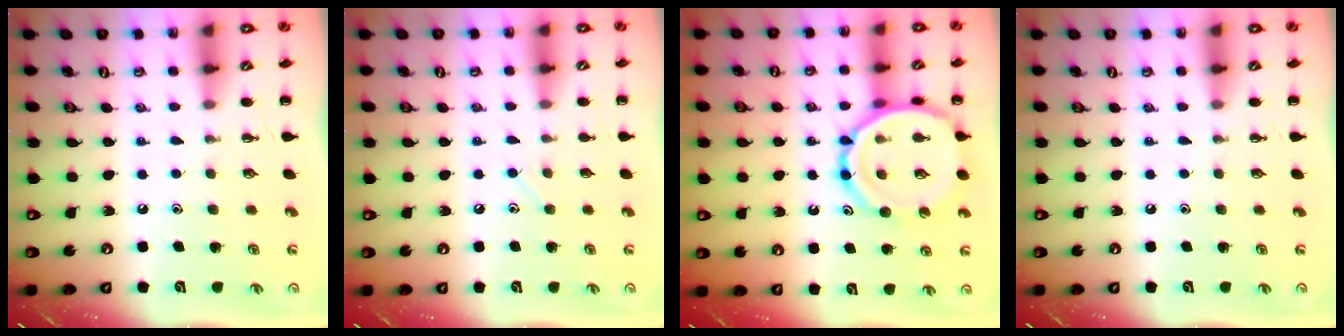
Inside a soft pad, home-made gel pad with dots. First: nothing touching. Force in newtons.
{"total": 4.0, "press": 3.8, "slide": 1.2}
{"total": 16.2, "press": 16.1, "slide": 2.0}
{"total": 0.0}